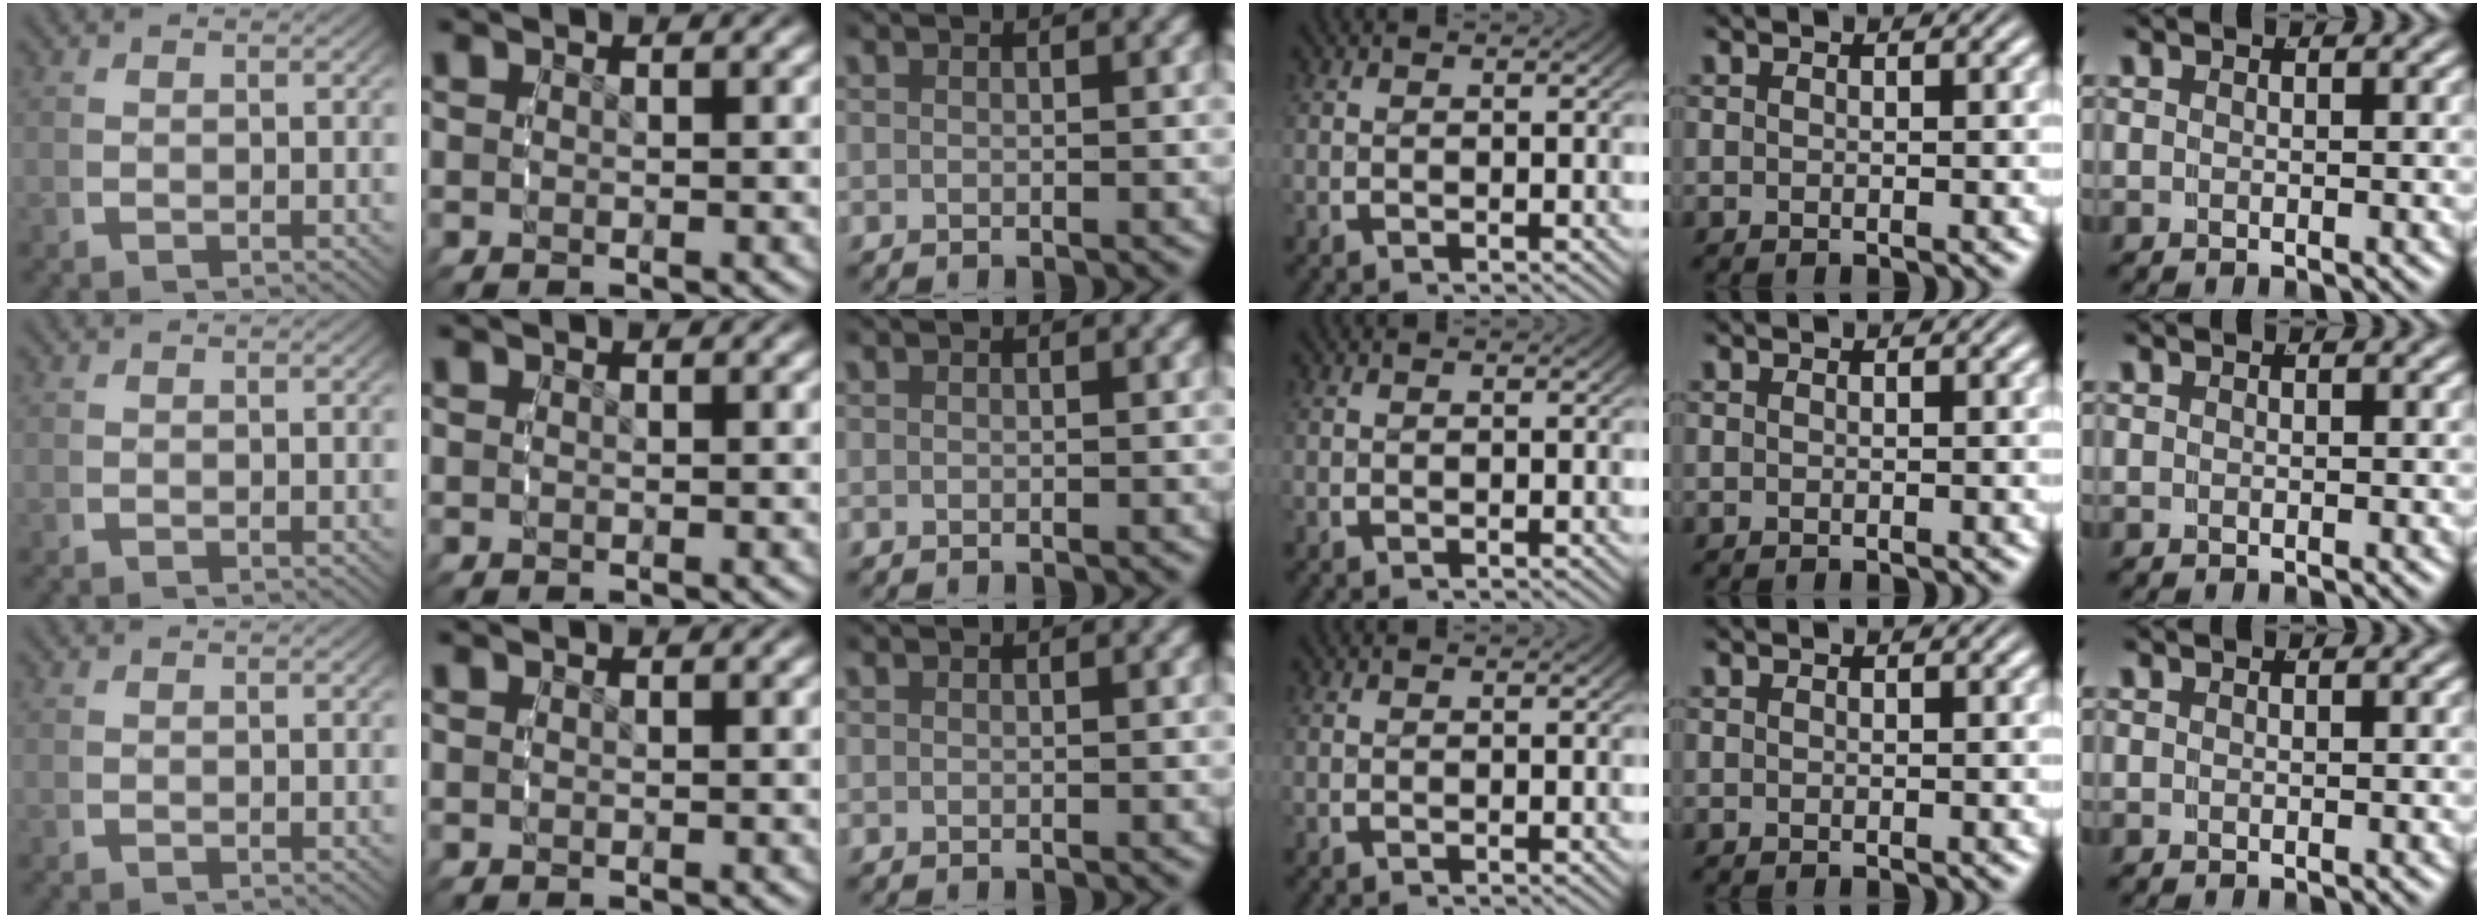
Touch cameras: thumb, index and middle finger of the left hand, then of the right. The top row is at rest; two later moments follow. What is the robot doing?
{"motion": "grasp_and_lifting", "object": "dispenser bottle"}